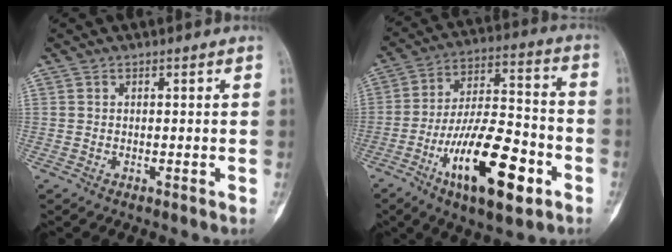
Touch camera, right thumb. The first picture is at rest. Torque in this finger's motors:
{"motor_torque": [1.19, 1.72, 1.34, -1.43, 0.20]}